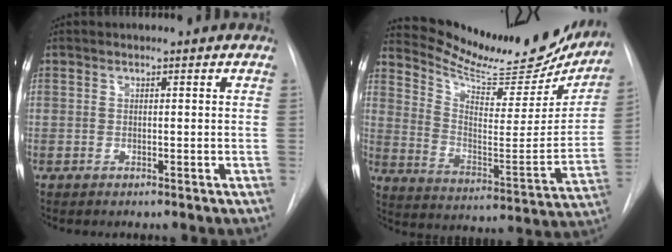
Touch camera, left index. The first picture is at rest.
{"total": 24.6, "force": [22.1, 6.0, 9.0], "torque": [-0.138, -0.053, 0.306]}